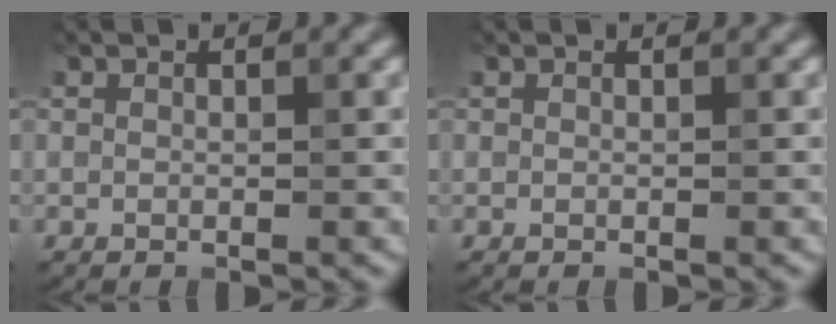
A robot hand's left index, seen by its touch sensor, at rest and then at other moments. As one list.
[{"total": 0.0}]